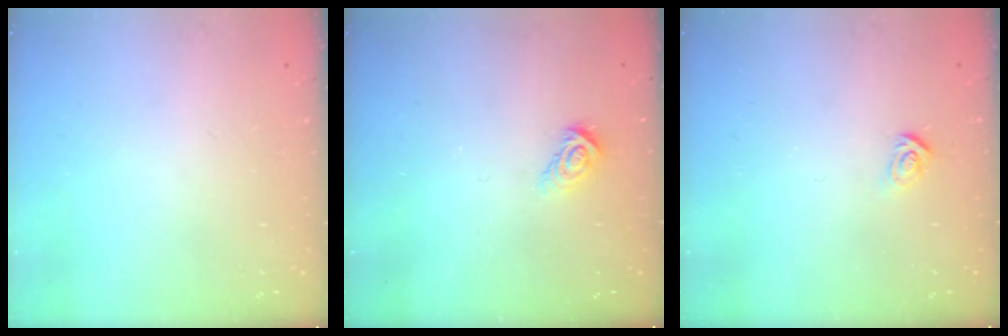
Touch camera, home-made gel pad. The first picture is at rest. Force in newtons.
{"total": 5.4, "press": 5.4, "slide": 0.3}
{"total": 2.6, "press": 2.6, "slide": 0.3}